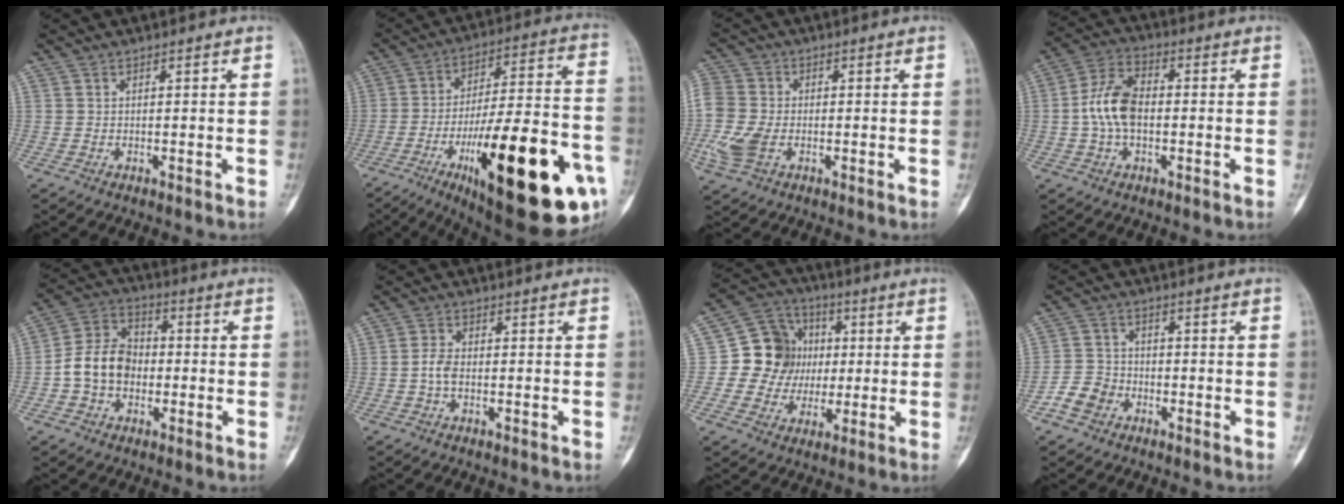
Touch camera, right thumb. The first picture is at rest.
{"total": 31.8, "force": [-12.2, 8.8, 28.0], "torque": [-0.379, 0.038, -0.176]}
{"total": 9.7, "force": [-2.0, 6.8, 6.5], "torque": [-0.167, 0.001, -0.043]}
{"total": 9.8, "force": [-0.5, 5.8, 7.8], "torque": [-0.153, 0.026, -0.018]}
{"total": 10.7, "force": [-1.6, 8.3, 6.6], "torque": [-0.104, 0.037, -0.041]}
{"total": 3.0, "force": [-0.7, 1.8, 2.4], "torque": [-0.049, 0.009, -0.016]}
{"total": 13.1, "force": [0.8, 12.0, 5.3], "torque": [-0.042, 0.015, 0.014]}
{"total": 5.5, "force": [-2.9, 4.3, 1.8], "torque": [-0.023, 0.023, -0.056]}